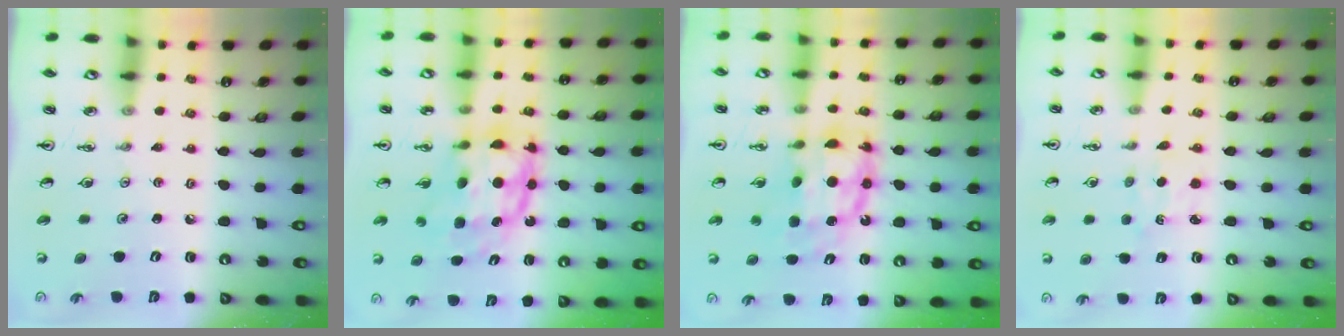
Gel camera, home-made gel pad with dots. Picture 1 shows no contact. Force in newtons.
{"total": 9.7, "press": 9.6, "slide": 0.8}
{"total": 11.5, "press": 11.5, "slide": 1.0}
{"total": 2.3, "press": 2.3, "slide": 0.3}